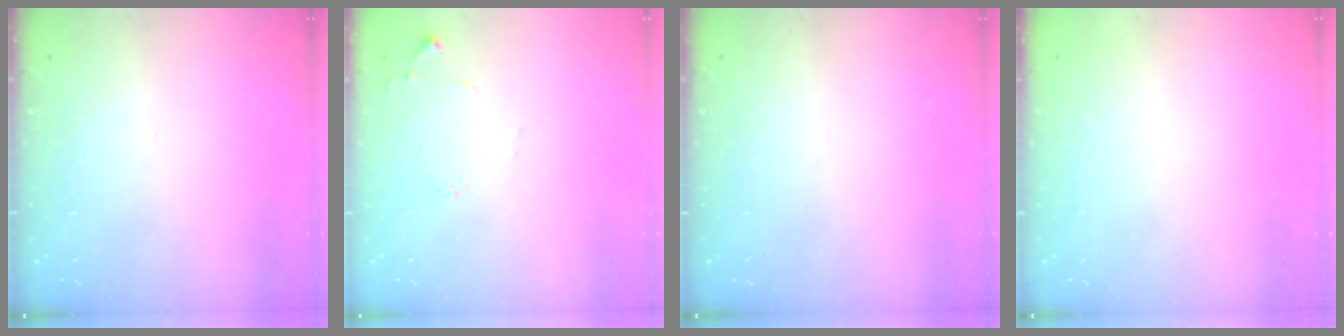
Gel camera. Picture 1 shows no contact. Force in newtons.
{"total": 6.3, "press": 6.3, "slide": 0.8}
{"total": 0.0}
{"total": 1.5, "press": 1.5, "slide": 0.1}